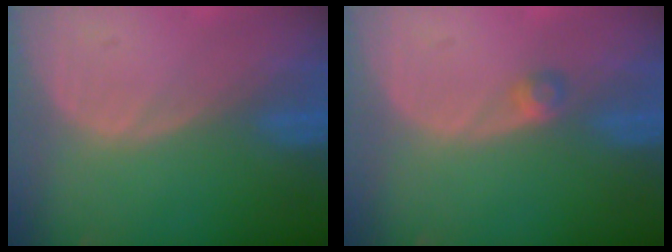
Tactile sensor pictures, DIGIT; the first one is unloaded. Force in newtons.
{"total": 1.8, "press": 1.6, "slide": 0.8}